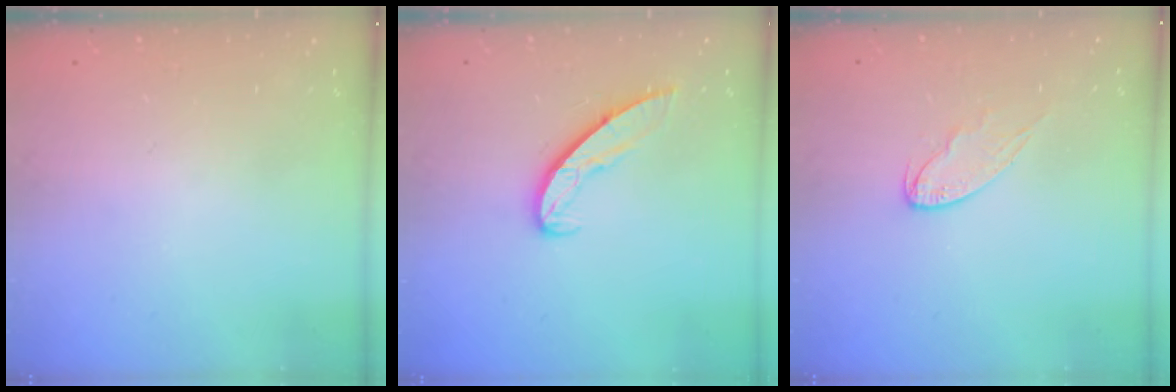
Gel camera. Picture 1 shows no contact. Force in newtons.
{"total": 7.2, "press": 7.1, "slide": 0.6}
{"total": 6.3, "press": 6.3, "slide": 0.6}